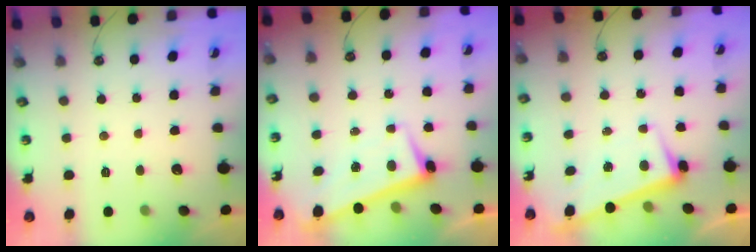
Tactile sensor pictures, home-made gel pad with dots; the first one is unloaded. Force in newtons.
{"total": 2.4, "press": 2.3, "slide": 0.7}
{"total": 2.6, "press": 2.5, "slide": 0.7}